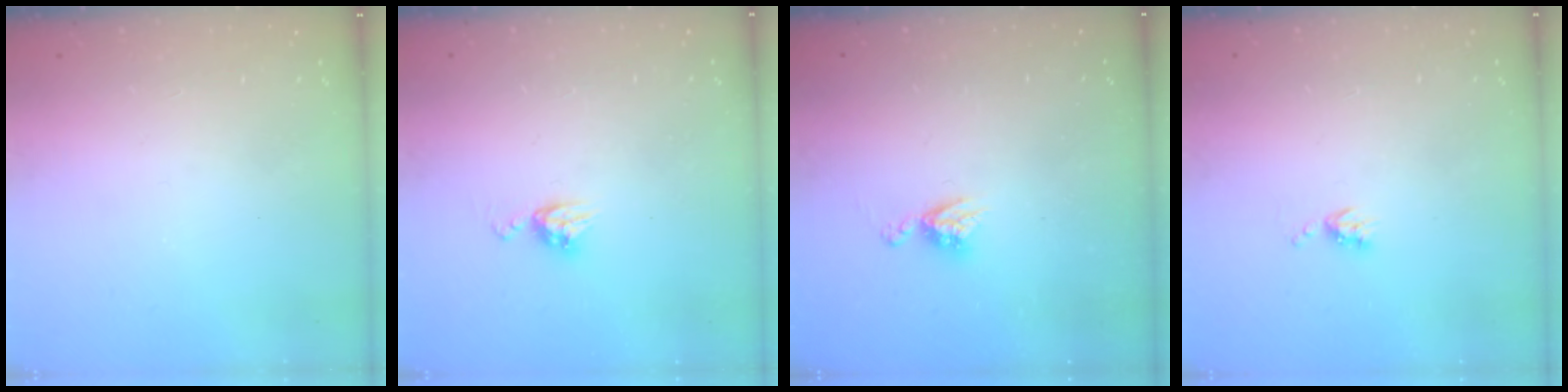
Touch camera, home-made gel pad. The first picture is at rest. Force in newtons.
{"total": 5.9, "press": 5.9, "slide": 0.5}
{"total": 5.3, "press": 5.3, "slide": 0.5}
{"total": 5.8, "press": 5.7, "slide": 0.8}